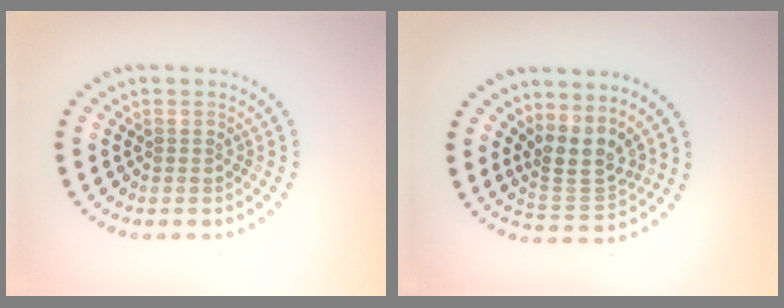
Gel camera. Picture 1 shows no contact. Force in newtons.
{"total": 3.2, "press": 2.4, "slide": 2.1}